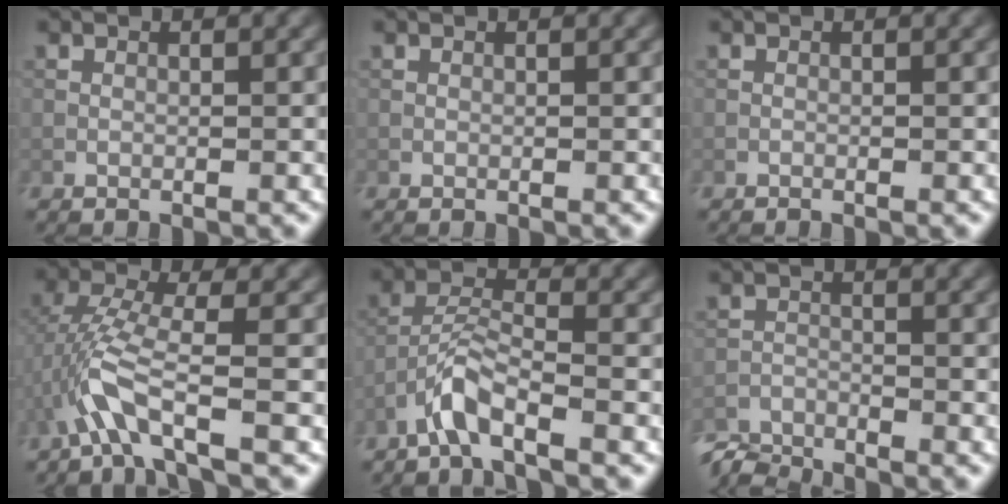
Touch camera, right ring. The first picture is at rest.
{"total": 0.0}
{"total": 0.0}
{"total": 4.0, "force": [-1.9, 0.7, 3.5], "torque": [-0.078, 0.009, -0.043]}
{"total": 3.5, "force": [-2.4, 0.6, 2.4], "torque": [-0.052, 0.013, -0.053]}
{"total": 3.7, "force": [-3.7, 0.4, 0.7], "torque": [-0.020, -0.007, -0.080]}